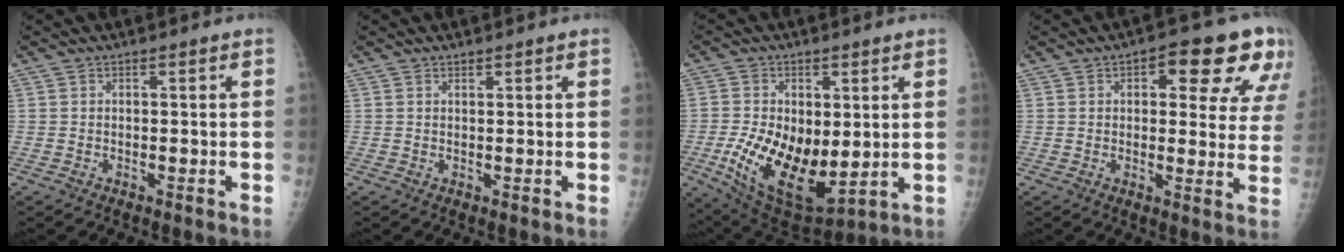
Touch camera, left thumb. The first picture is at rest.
{"total": 0.5, "force": [0.5, 0.2, 0.1], "torque": [-0.004, -0.004, 0.009]}
{"total": 16.7, "force": [-0.8, 9.3, 13.9], "torque": [-0.235, -0.027, 0.010]}
{"total": 14.7, "force": [7.2, 6.3, 11.1], "torque": [-0.086, -0.016, 0.084]}